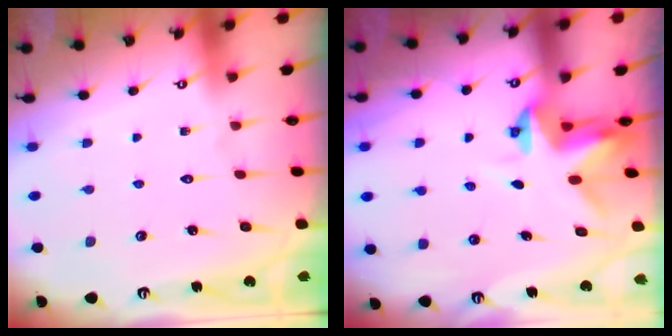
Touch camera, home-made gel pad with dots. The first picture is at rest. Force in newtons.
{"total": 3.9, "press": 3.9, "slide": 0.2}